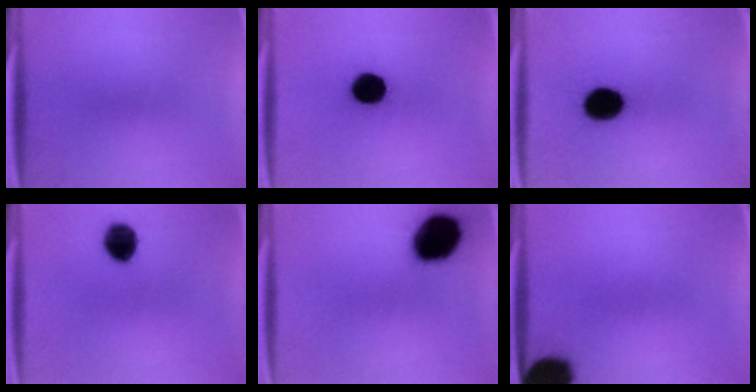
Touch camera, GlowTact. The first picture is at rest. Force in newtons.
{"total": 11.1}
{"total": 12.4}
{"total": 8.3}
{"total": 15.9}
{"total": 15.4}